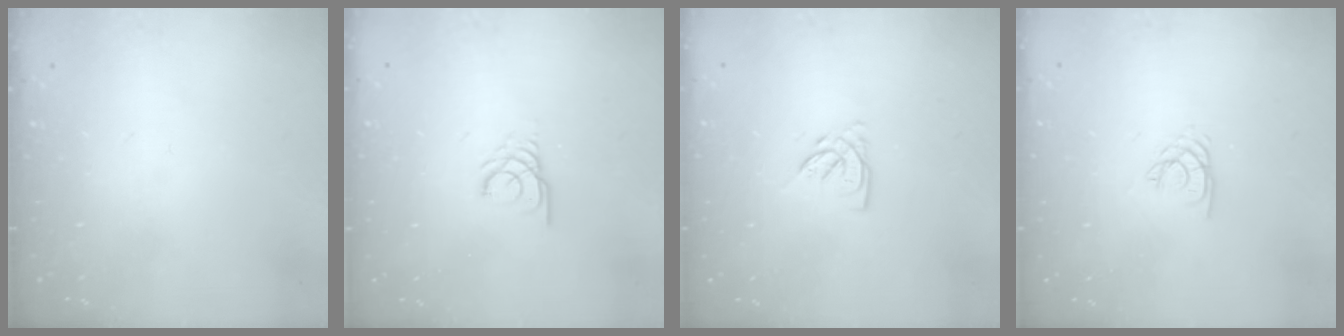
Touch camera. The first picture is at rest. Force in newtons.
{"total": 3.0, "press": 3.0, "slide": 0.3}
{"total": 4.2, "press": 4.2, "slide": 0.3}
{"total": 2.1, "press": 2.1, "slide": 0.3}